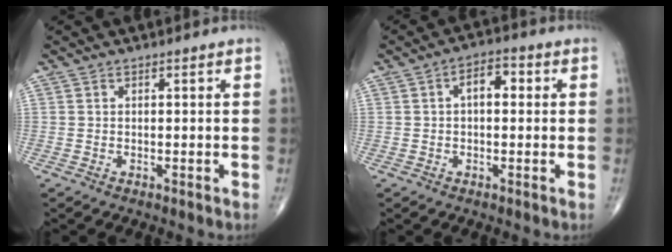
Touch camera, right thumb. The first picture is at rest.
{"total": 4.8, "force": [0.7, 2.6, 3.9], "torque": [-0.049, 0.014, 0.002]}